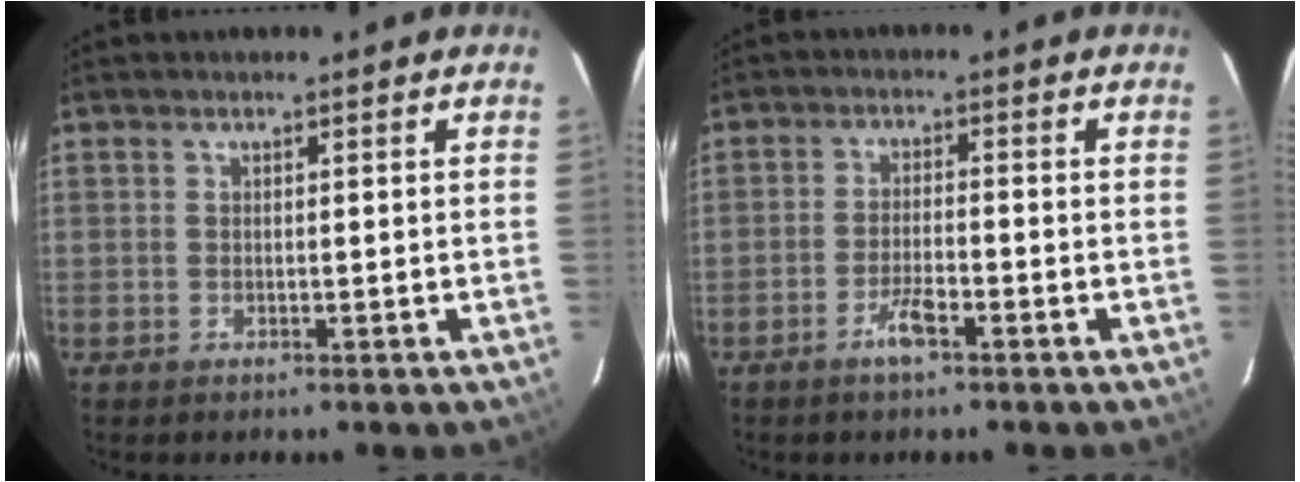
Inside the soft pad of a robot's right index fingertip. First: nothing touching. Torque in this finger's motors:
{"motor_torque": [0.30, -0.34, 0.07, 0.06]}